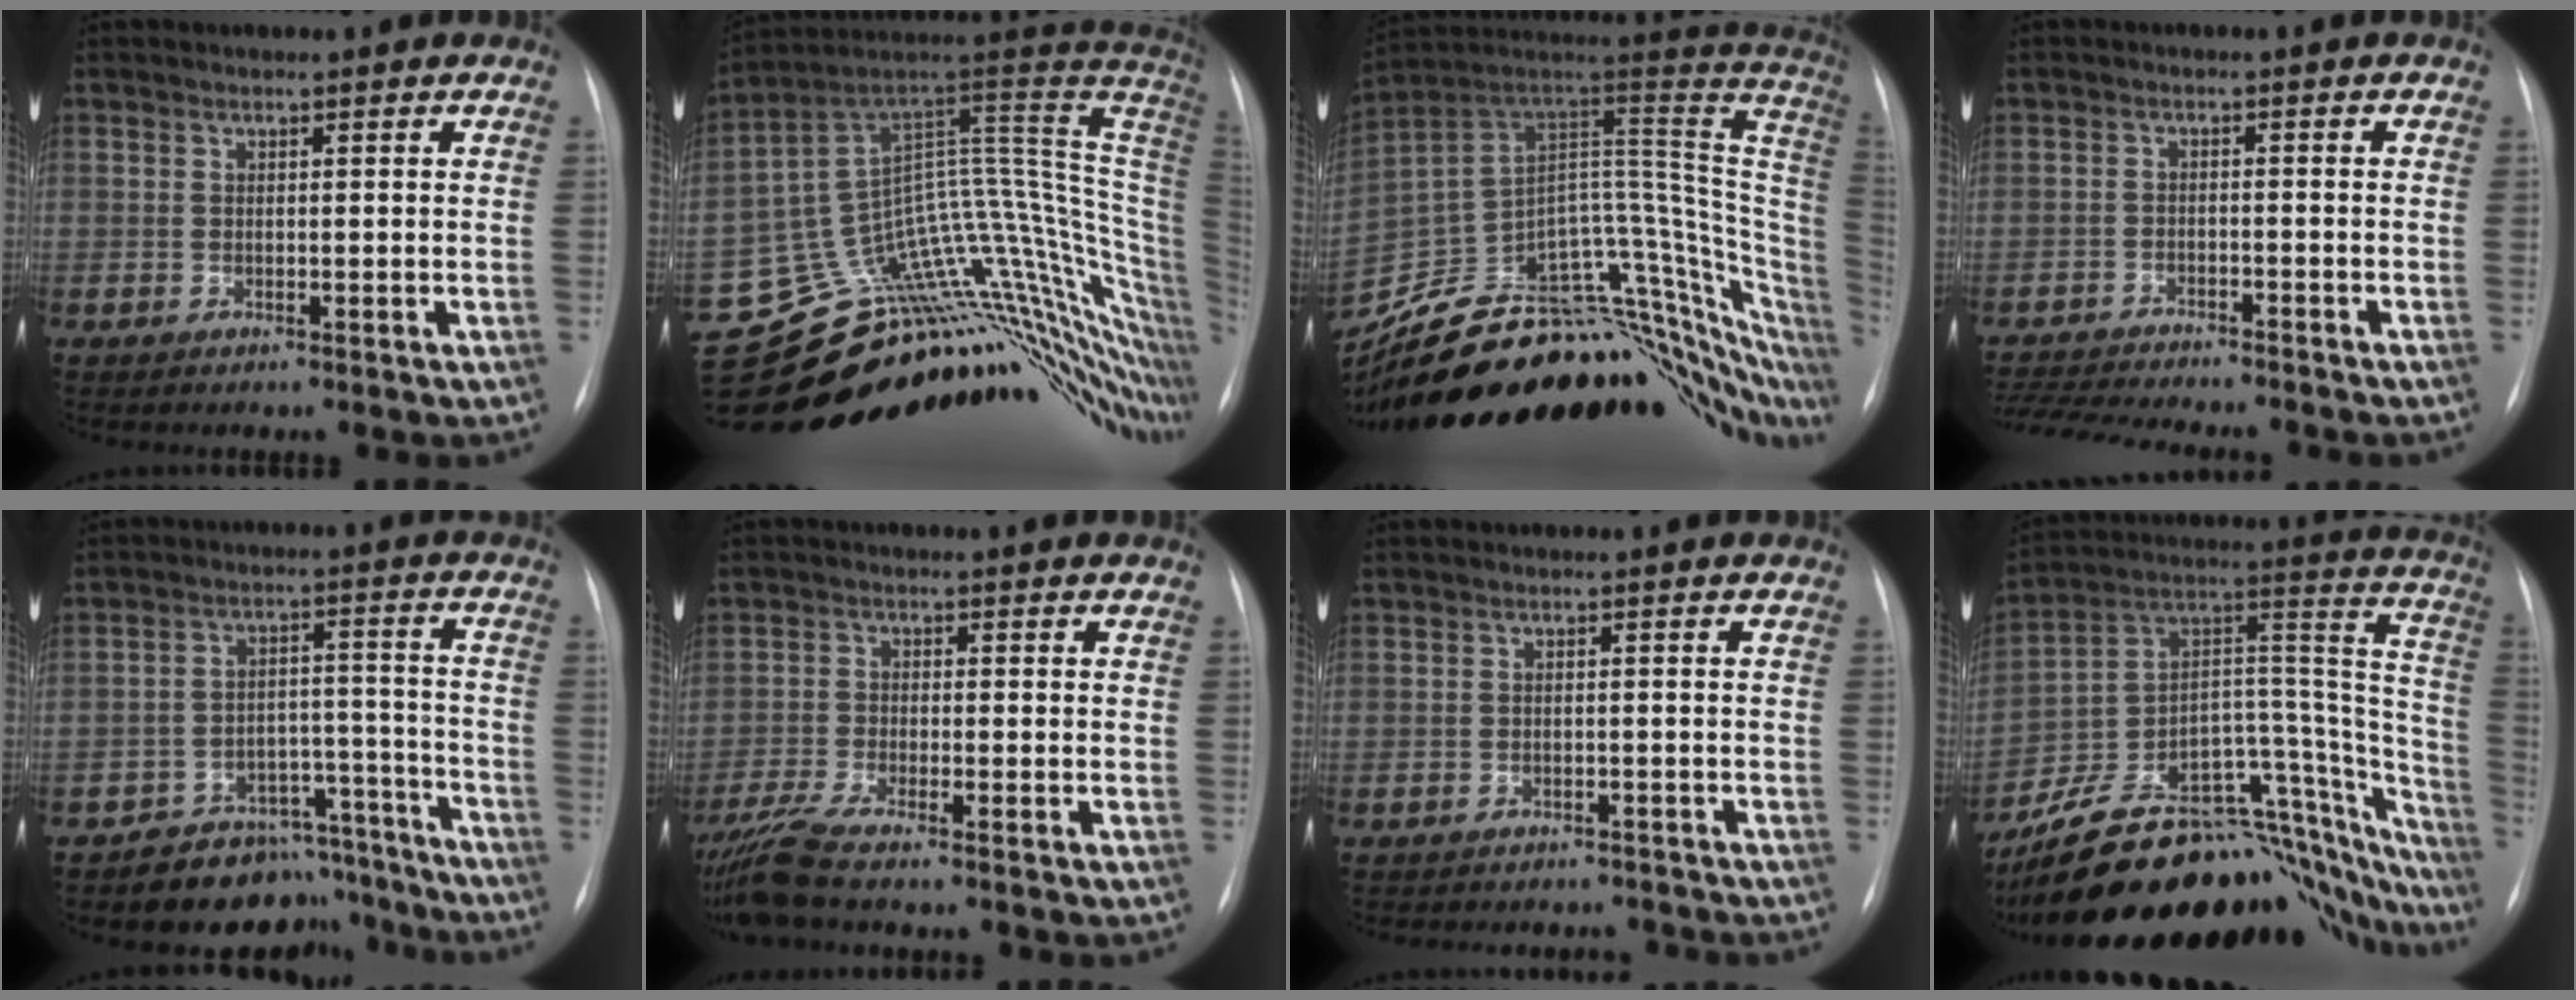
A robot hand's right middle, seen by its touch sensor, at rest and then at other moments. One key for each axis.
{"total": 25.6, "fx": -19.9, "fy": 6.7, "fz": 14.7, "tx": -0.081, "ty": 0.049, "tz": -0.284}
{"total": 32.0, "fx": -25.3, "fy": 7.6, "fz": 17.9, "tx": -0.140, "ty": 0.018, "tz": -0.348}
{"total": 14.3, "fx": -13.1, "fy": 1.9, "fz": 5.6, "tx": -0.107, "ty": -0.012, "tz": -0.189}
{"total": 10.4, "fx": -9.4, "fy": 4.4, "fz": 0.0, "tx": 0.032, "ty": 0.064, "tz": -0.133}
{"total": 6.5, "fx": -5.7, "fy": -0.3, "fz": 3.2, "tx": -0.068, "ty": -0.016, "tz": -0.104}
{"total": 8.7, "fx": -8.1, "fy": 2.7, "fz": 1.7, "tx": -0.025, "ty": 0.011, "tz": -0.091}
{"total": 35.6, "fx": -28.9, "fy": 11.6, "fz": 17.3, "tx": -0.185, "ty": 0.018, "tz": -0.412}